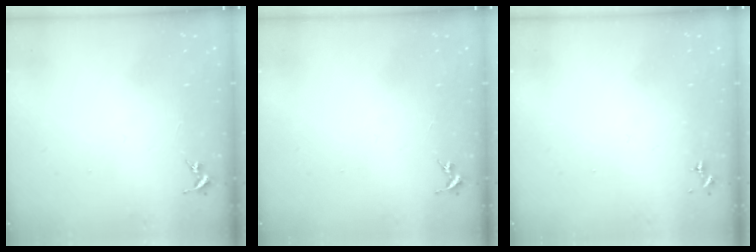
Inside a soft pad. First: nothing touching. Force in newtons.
{"total": 0.0}
{"total": 0.0}